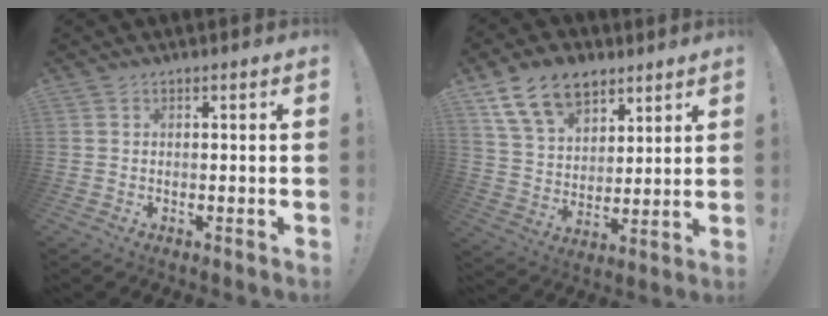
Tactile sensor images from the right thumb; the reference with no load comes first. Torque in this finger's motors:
{"motor_torque": [0.27, 0.54, 0.02, 0.28, 0.23]}